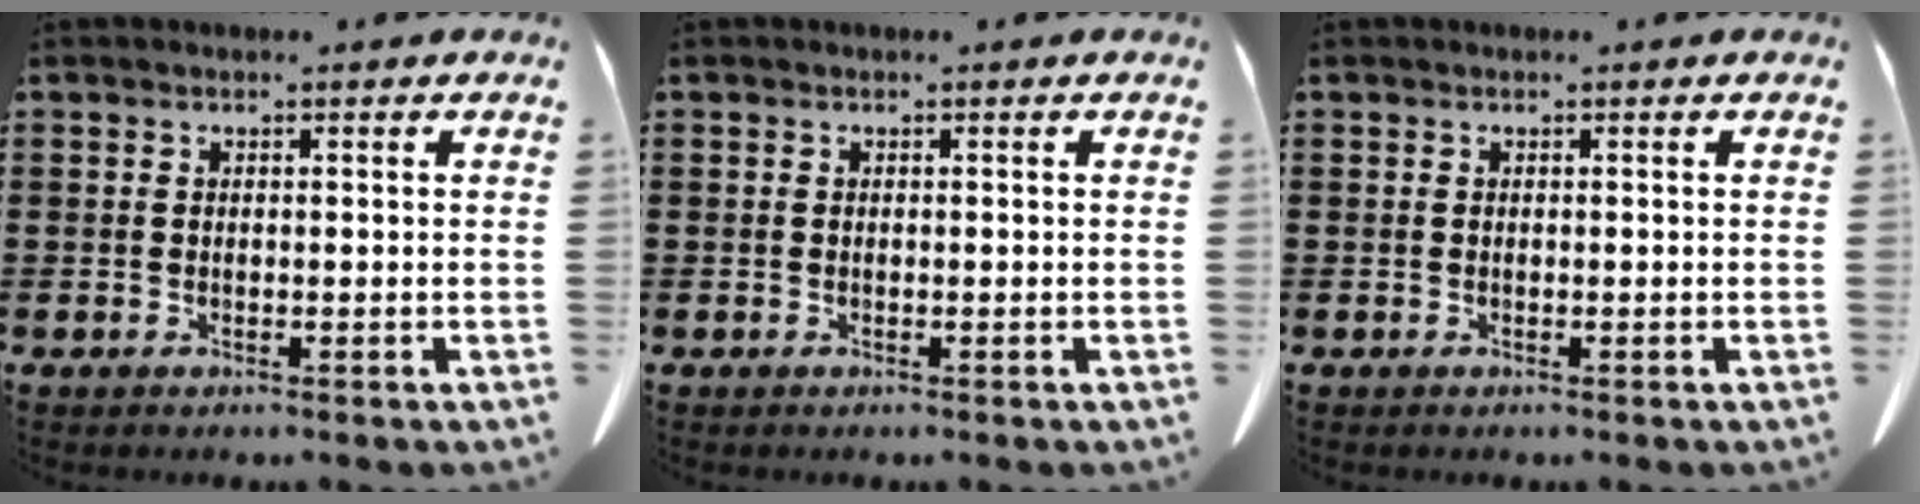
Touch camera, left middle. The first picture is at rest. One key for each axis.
{"total": 0.0}
{"total": 0.0}